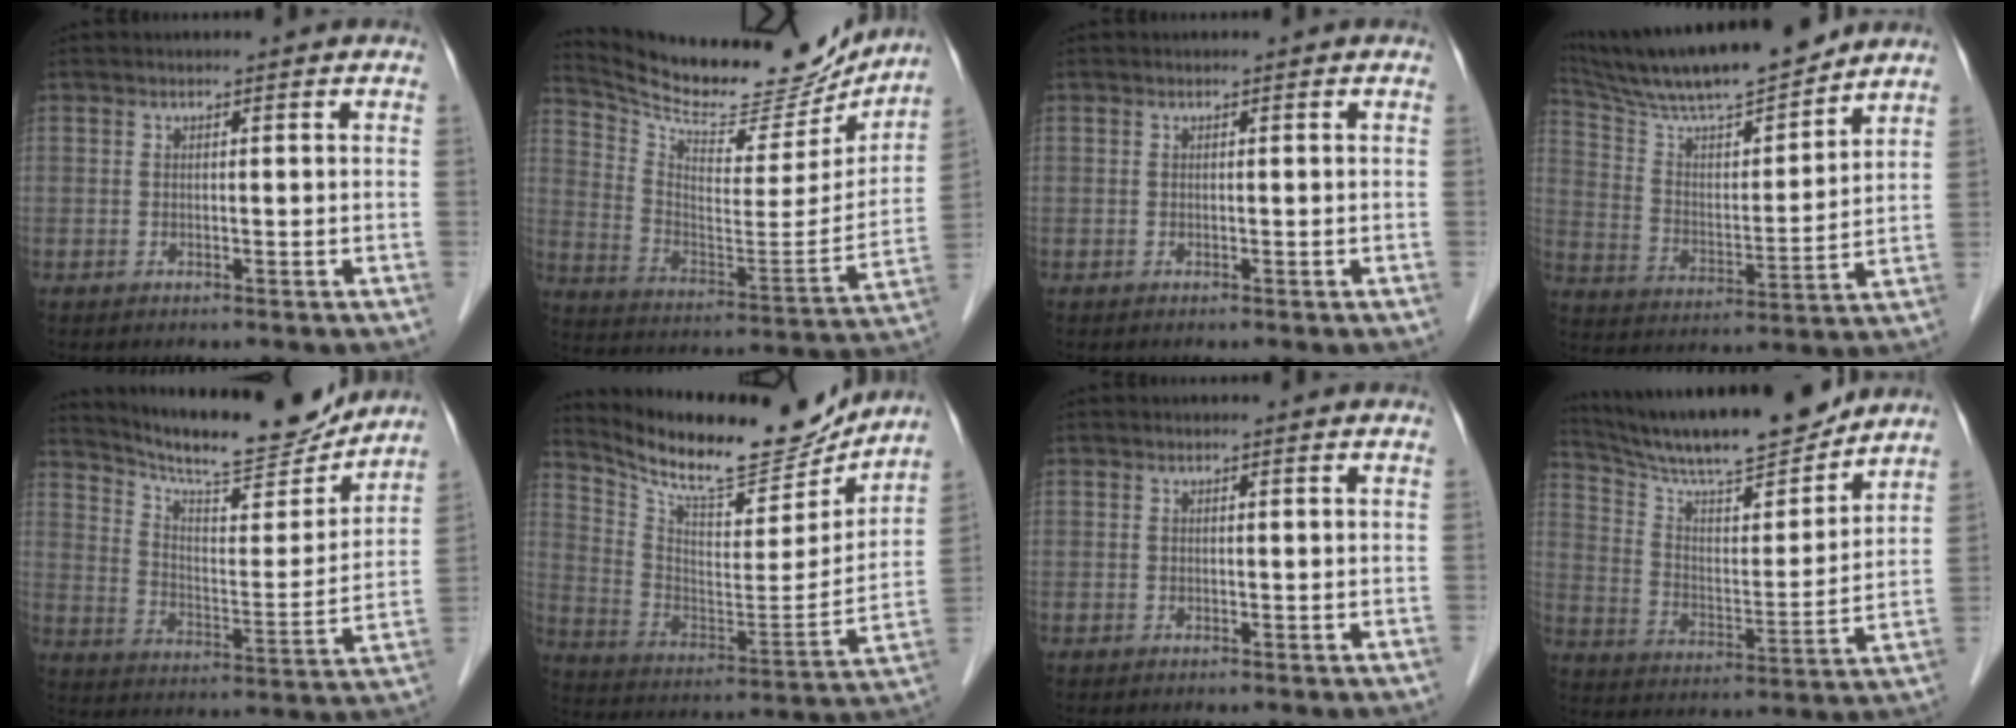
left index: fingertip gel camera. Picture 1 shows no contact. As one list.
[{"total": 21.3, "force": [19.7, 5.3, 6.1], "torque": [-0.112, -0.039, 0.293]}, {"total": 0.0}, {"total": 18.3, "force": [16.4, 1.9, 7.9], "torque": [-0.148, -0.001, 0.277]}, {"total": 18.3, "force": [17.0, 2.2, 6.5], "torque": [-0.114, -0.020, 0.251]}, {"total": 19.1, "force": [17.5, 3.8, 6.5], "torque": [-0.126, -0.027, 0.275]}, {"total": 0.0}, {"total": 19.0, "force": [17.1, 2.1, 8.1], "torque": [-0.146, -0.008, 0.275]}]